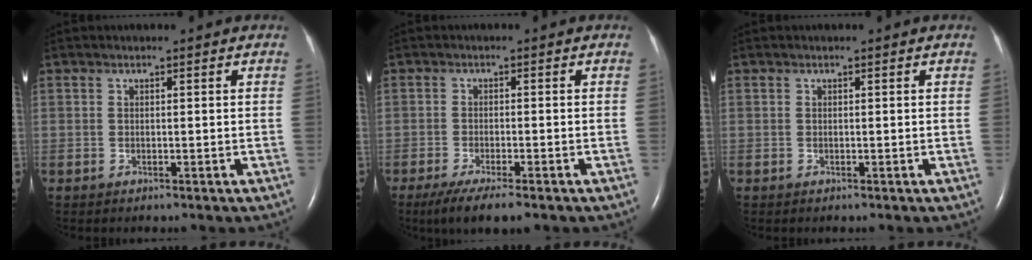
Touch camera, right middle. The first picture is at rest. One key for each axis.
{"total": 6.9, "fx": -4.9, "fy": 1.0, "fz": 4.7, "tx": -0.080, "ty": -0.018, "tz": -0.074}
{"total": 0.0}